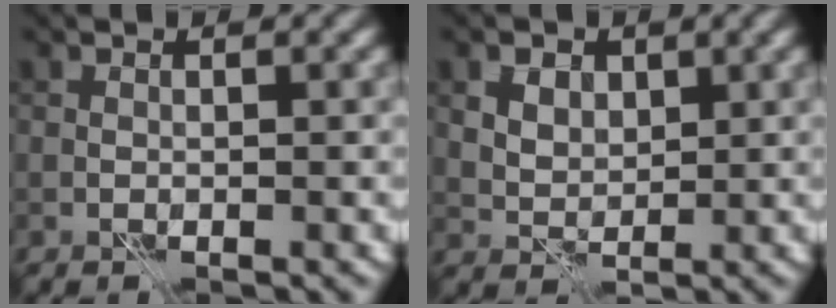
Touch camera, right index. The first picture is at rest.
{"total": 3.8, "force": [2.0, 2.6, 2.0], "torque": [-0.047, 0.006, 0.035]}